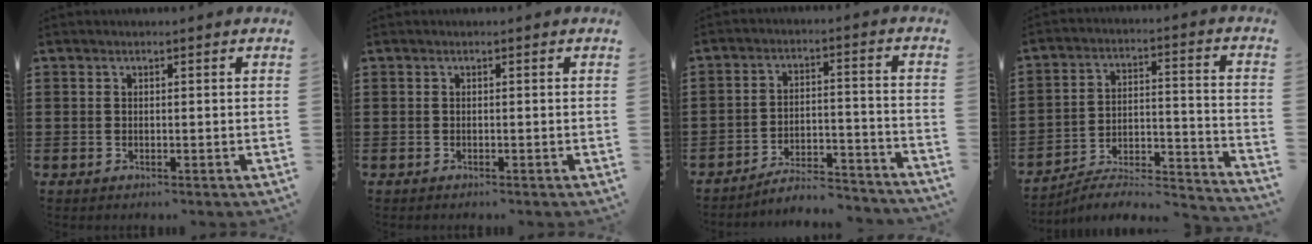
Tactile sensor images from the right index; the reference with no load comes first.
{"total": 0.0}
{"total": 5.6, "force": [-5.3, 0.5, 1.5], "torque": [-0.033, 0.002, -0.107]}
{"total": 4.8, "force": [-4.3, 1.3, 1.8], "torque": [-0.031, -0.003, -0.087]}